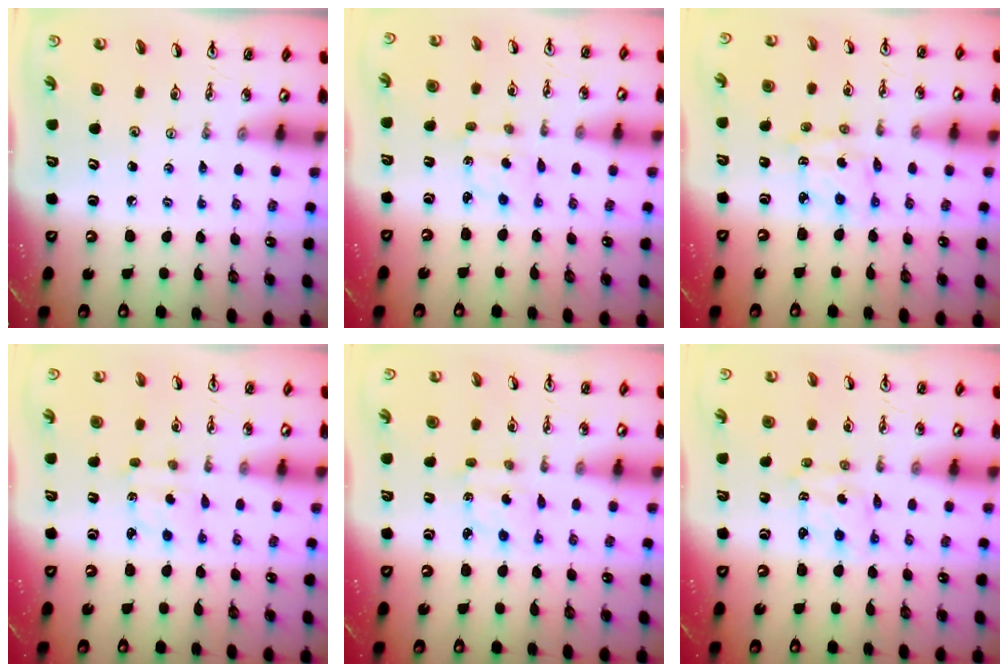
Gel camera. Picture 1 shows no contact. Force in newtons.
{"total": 2.2, "press": 2.1, "slide": 0.6}
{"total": 3.4, "press": 3.3, "slide": 0.4}
{"total": 2.1, "press": 2.0, "slide": 0.6}
{"total": 2.2, "press": 2.2, "slide": 0.4}
{"total": 1.9, "press": 1.9, "slide": 0.4}